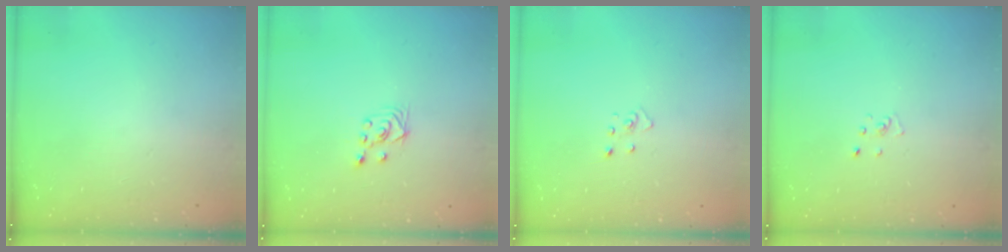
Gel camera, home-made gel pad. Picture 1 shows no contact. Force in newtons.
{"total": 2.8, "press": 2.6, "slide": 1.1}
{"total": 2.9, "press": 2.9, "slide": 0.2}
{"total": 2.6, "press": 2.6, "slide": 0.3}